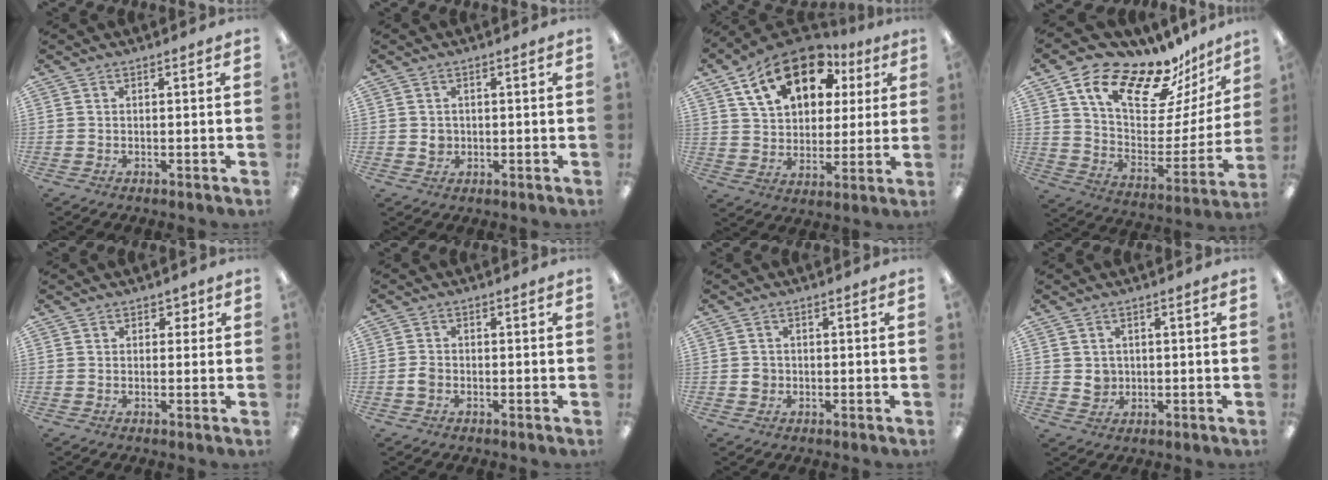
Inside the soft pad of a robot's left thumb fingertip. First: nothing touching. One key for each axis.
{"total": 2.3, "fx": 0.1, "fy": 2.2, "fz": 0.7, "tx": -0.008, "ty": 0.001, "tz": -0.002}
{"total": 18.7, "fx": 10.4, "fy": 11.3, "fz": 10.7, "tx": -0.179, "ty": -0.032, "tz": 0.187}
{"total": 19.2, "fx": 14.9, "fy": 7.4, "fz": 9.6, "tx": -0.159, "ty": -0.116, "tz": 0.255}
{"total": 2.5, "fx": 1.1, "fy": 2.0, "fz": 0.8, "tx": 0.000, "ty": 0.000, "tz": 0.017}
{"total": 2.2, "fx": -0.7, "fy": 1.8, "fz": 1.2, "tx": -0.022, "ty": 0.004, "tz": -0.013}
{"total": 2.1, "fx": -0.2, "fy": 2.0, "fz": 0.6, "tx": -0.005, "ty": 0.001, "tz": -0.009}
{"total": 3.1, "fx": 0.8, "fy": 3.0, "fz": 0.5, "tx": 0.001, "ty": -0.002, "tz": 0.012}